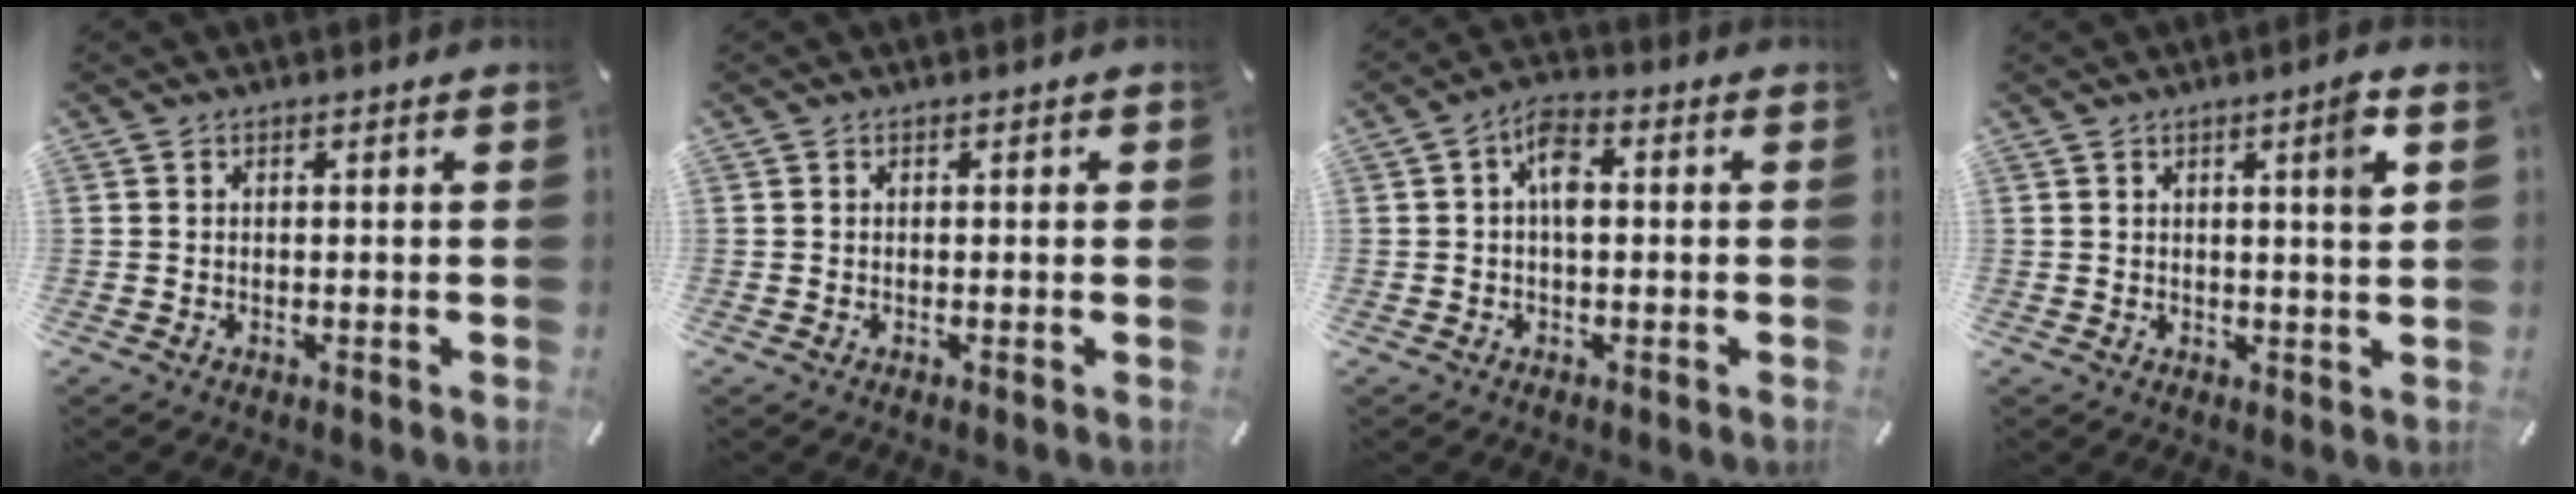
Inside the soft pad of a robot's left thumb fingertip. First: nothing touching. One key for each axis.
{"total": 0.0}
{"total": 5.7, "fx": 0.3, "fy": 3.1, "fz": 4.7, "tx": -0.075, "ty": 0.008, "tz": 0.002}
{"total": 5.5, "fx": 2.2, "fy": 0.1, "fz": 5.1, "tx": -0.075, "ty": -0.010, "tz": 0.028}